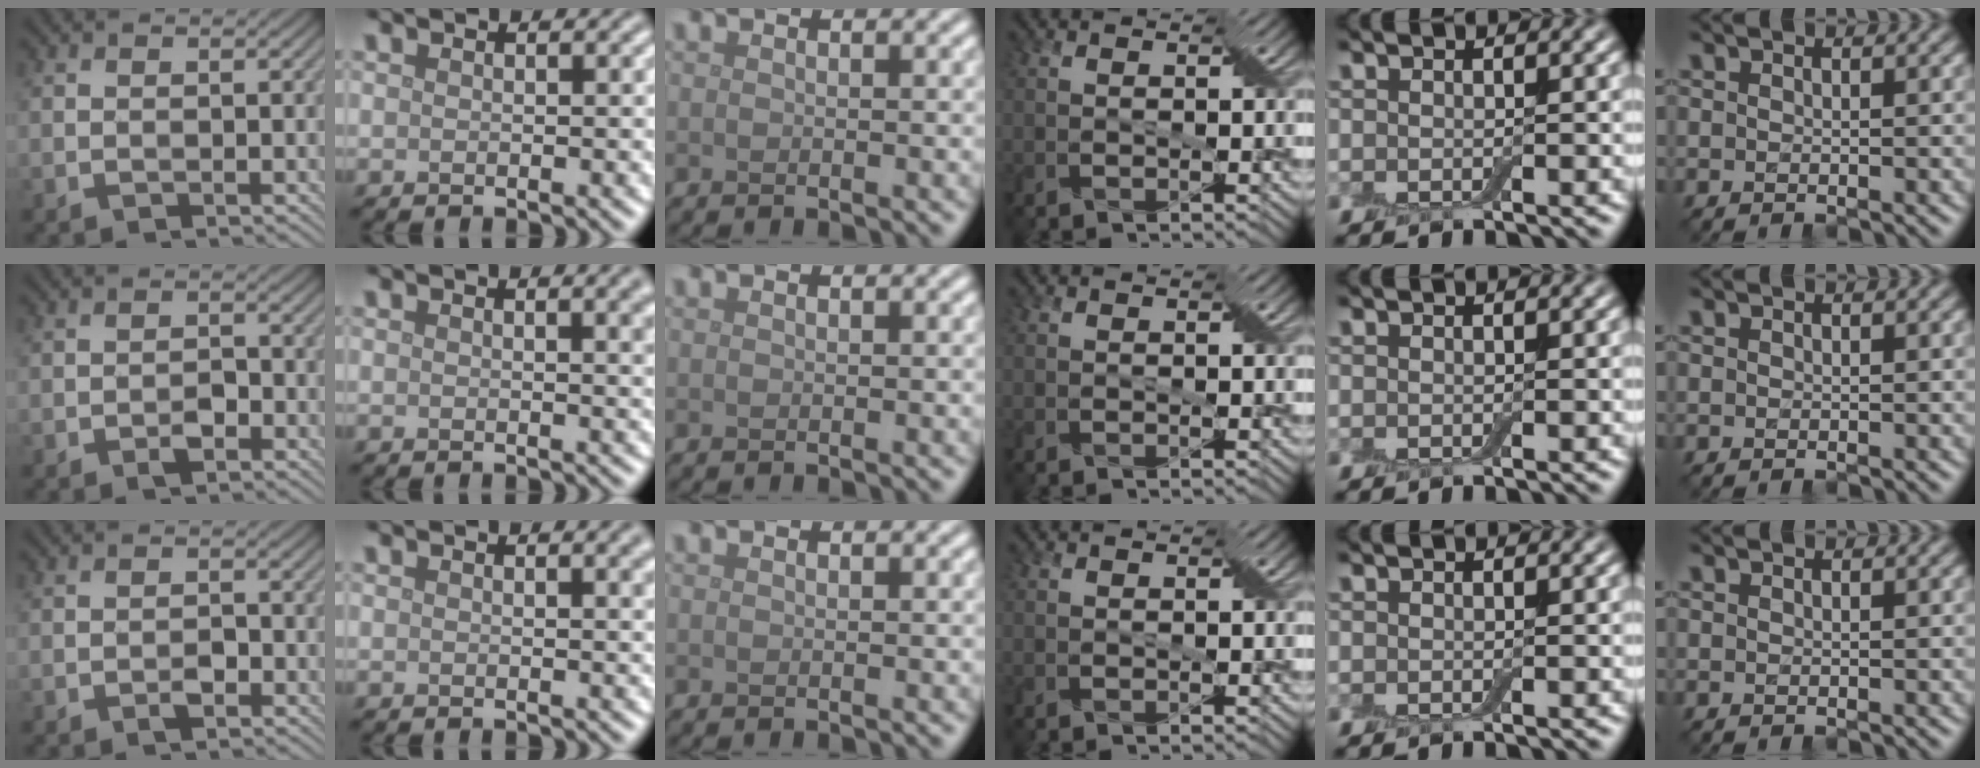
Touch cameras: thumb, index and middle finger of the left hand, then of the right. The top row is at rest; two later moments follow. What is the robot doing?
{"motion": "squeeze", "object": "air blower"}